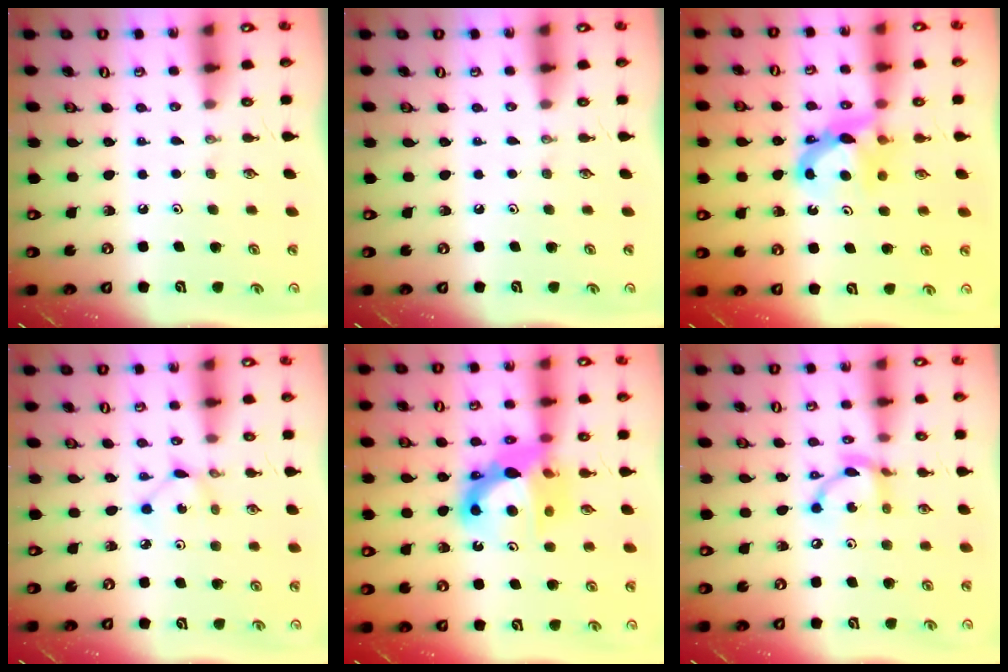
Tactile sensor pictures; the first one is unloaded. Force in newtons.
{"total": 0.0}
{"total": 7.8, "press": 7.8, "slide": 0.4}
{"total": 1.5, "press": 1.5, "slide": 0.1}
{"total": 13.3, "press": 13.1, "slide": 2.8}
{"total": 9.8, "press": 9.8, "slide": 0.5}